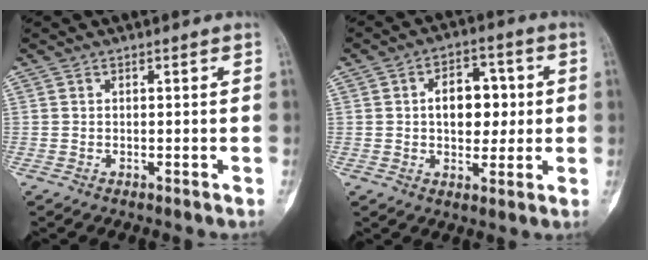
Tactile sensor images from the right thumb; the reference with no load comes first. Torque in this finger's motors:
{"motor_torque": [1.35, 1.23, 0.37, -0.27, 0.22]}